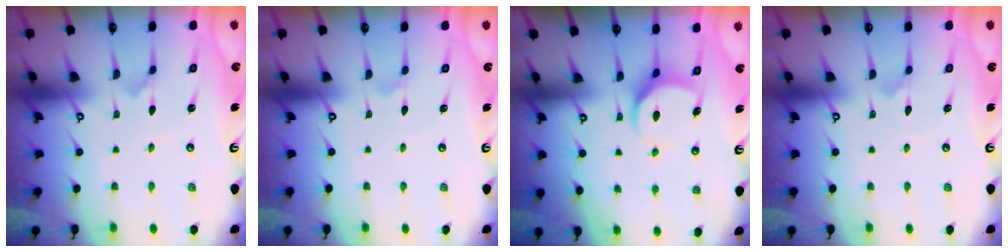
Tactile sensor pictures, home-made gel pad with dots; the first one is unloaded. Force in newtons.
{"total": 0.0}
{"total": 7.5, "press": 7.4, "slide": 0.8}
{"total": 2.9, "press": 2.9, "slide": 0.1}